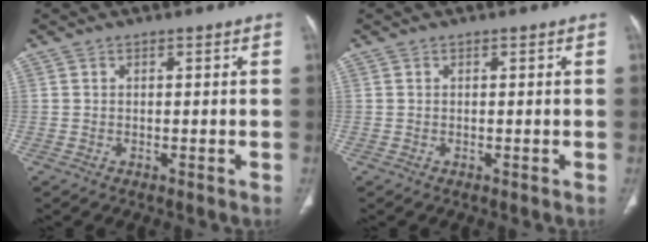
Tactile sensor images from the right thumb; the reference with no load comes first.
{"total": 0.0}